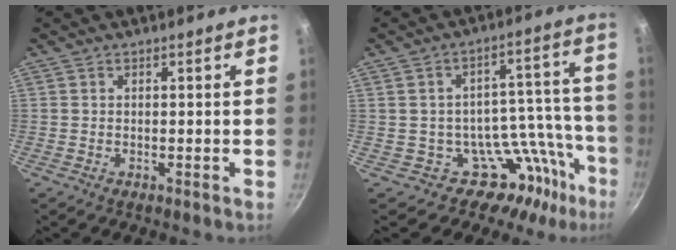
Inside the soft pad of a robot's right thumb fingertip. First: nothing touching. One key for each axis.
{"total": 13.5, "fx": -8.2, "fy": 10.4, "fz": 2.6, "tx": 0.077, "ty": 0.106, "tz": -0.126}